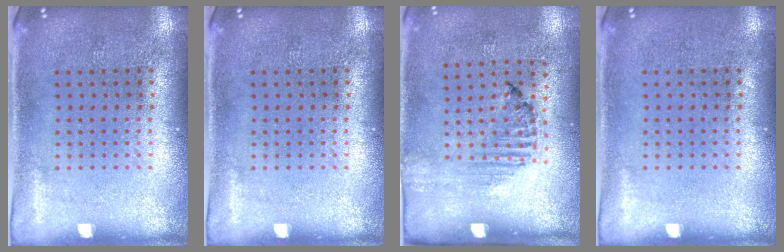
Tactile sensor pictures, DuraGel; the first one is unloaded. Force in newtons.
{"total": 0.0}
{"total": 1.3, "press": 1.1, "slide": 0.7}
{"total": 0.0}